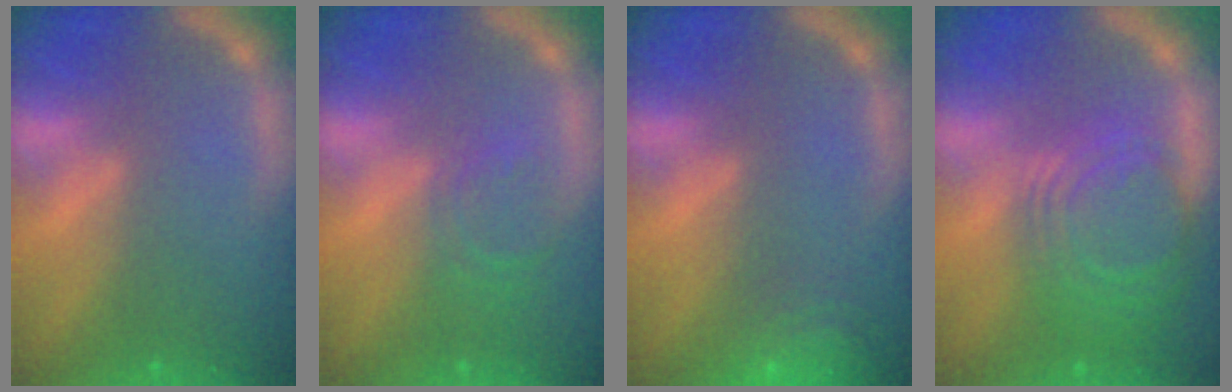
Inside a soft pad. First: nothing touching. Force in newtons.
{"total": 3.0}
{"total": 6.0}
{"total": 10.0}